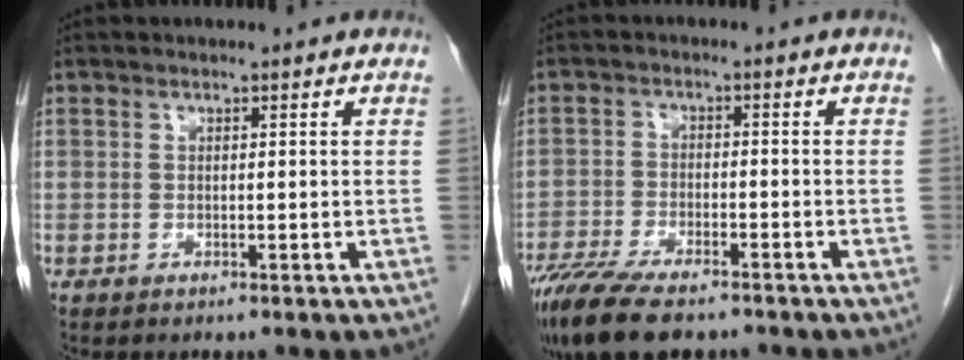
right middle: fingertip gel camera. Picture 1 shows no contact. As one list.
[{"total": 12.0, "force": [-9.3, 3.4, 6.8], "torque": [-0.118, -0.022, -0.152]}]